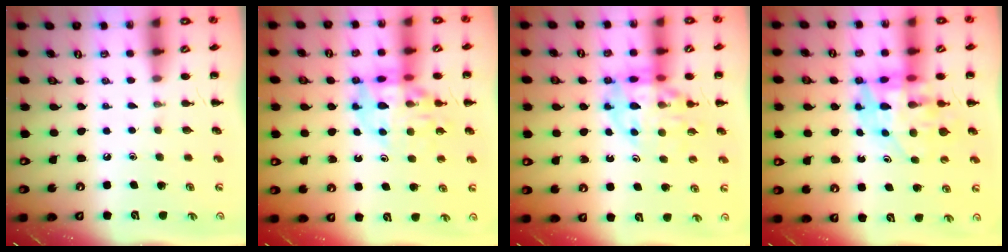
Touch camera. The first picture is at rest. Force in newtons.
{"total": 14.1, "press": 13.7, "slide": 3.1}
{"total": 14.7, "press": 14.3, "slide": 3.6}
{"total": 11.2, "press": 10.8, "slide": 3.1}